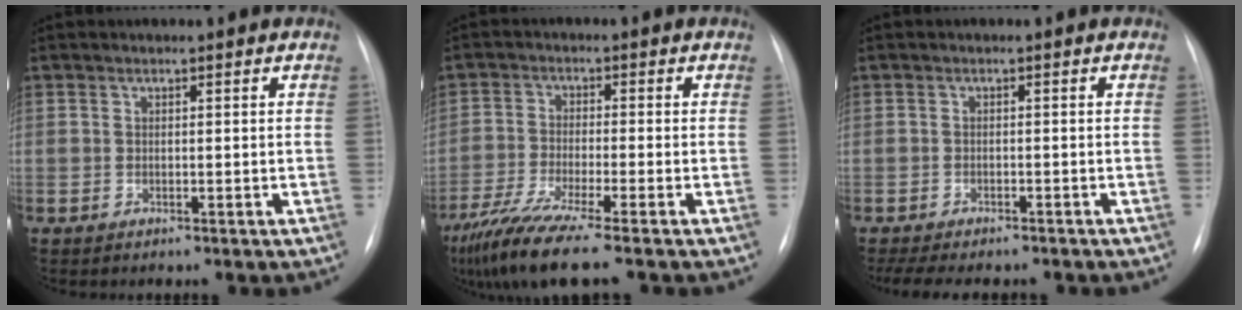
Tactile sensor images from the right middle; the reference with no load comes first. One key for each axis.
{"total": 10.2, "fx": -7.7, "fy": -0.6, "fz": 6.7, "tx": -0.122, "ty": -0.033, "tz": -0.134}
{"total": 10.2, "fx": -8.6, "fy": 3.1, "fz": 4.5, "tx": -0.071, "ty": -0.001, "tz": -0.113}